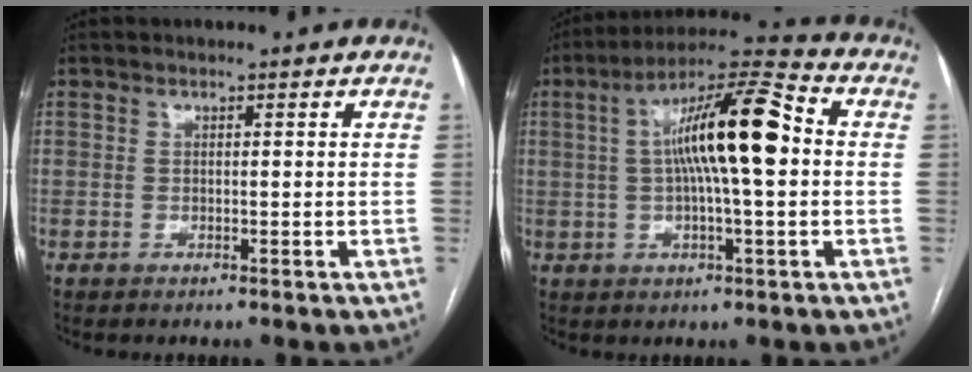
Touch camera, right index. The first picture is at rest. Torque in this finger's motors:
{"motor_torque": [1.39, -0.31, 1.05, 0.21]}